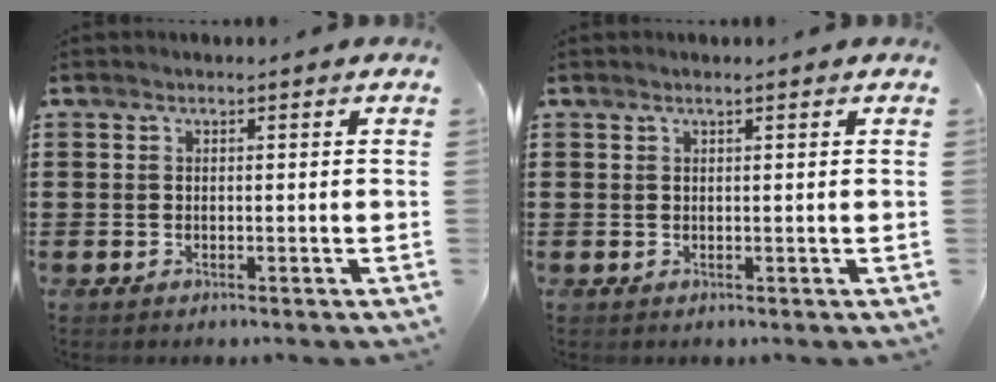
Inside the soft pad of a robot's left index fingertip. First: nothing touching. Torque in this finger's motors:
{"motor_torque": [0.34, 0.37, 0.01, 0.01]}